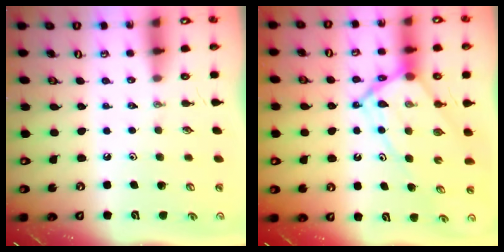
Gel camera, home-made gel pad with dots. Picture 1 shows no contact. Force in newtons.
{"total": 12.8, "press": 12.8, "slide": 1.3}